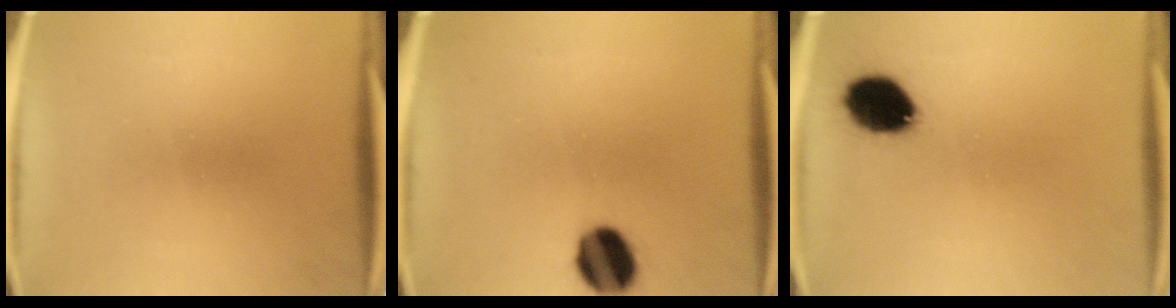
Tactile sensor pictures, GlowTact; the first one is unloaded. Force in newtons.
{"total": 10.4}
{"total": 10.9}